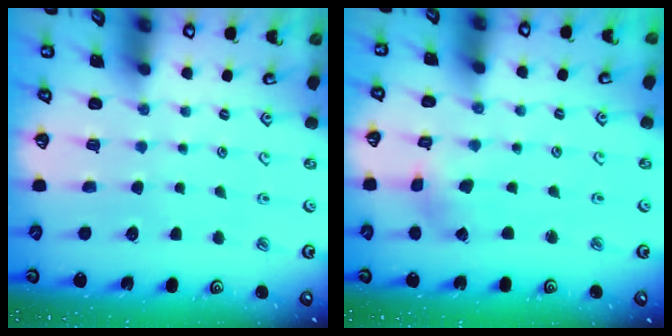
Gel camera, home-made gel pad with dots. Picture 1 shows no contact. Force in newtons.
{"total": 1.1, "press": 1.0, "slide": 0.4}